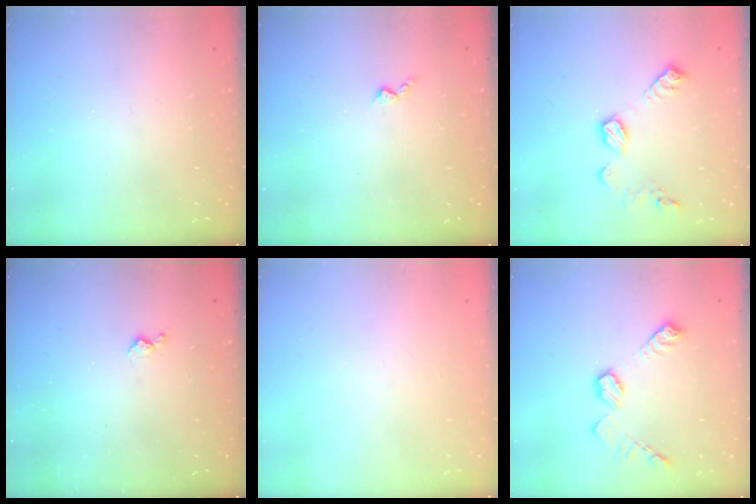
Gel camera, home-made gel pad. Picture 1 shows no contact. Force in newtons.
{"total": 2.8, "press": 2.8, "slide": 0.5}
{"total": 10.7, "press": 10.7, "slide": 0.6}
{"total": 3.7, "press": 3.6, "slide": 0.7}
{"total": 0.0}
{"total": 10.8, "press": 10.8, "slide": 0.5}